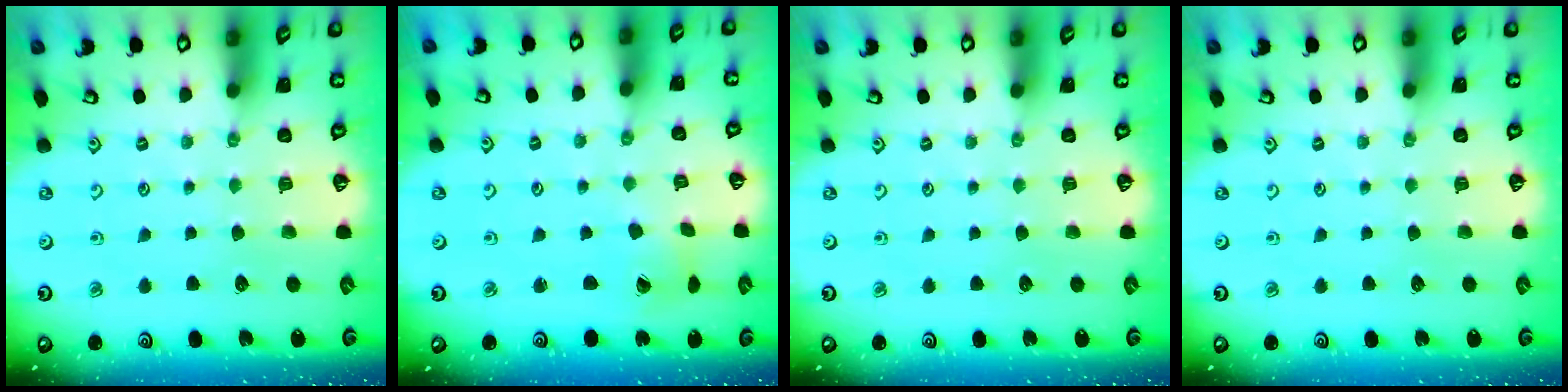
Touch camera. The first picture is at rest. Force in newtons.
{"total": 2.4, "press": 2.4, "slide": 0.4}
{"total": 0.0}
{"total": 0.0}